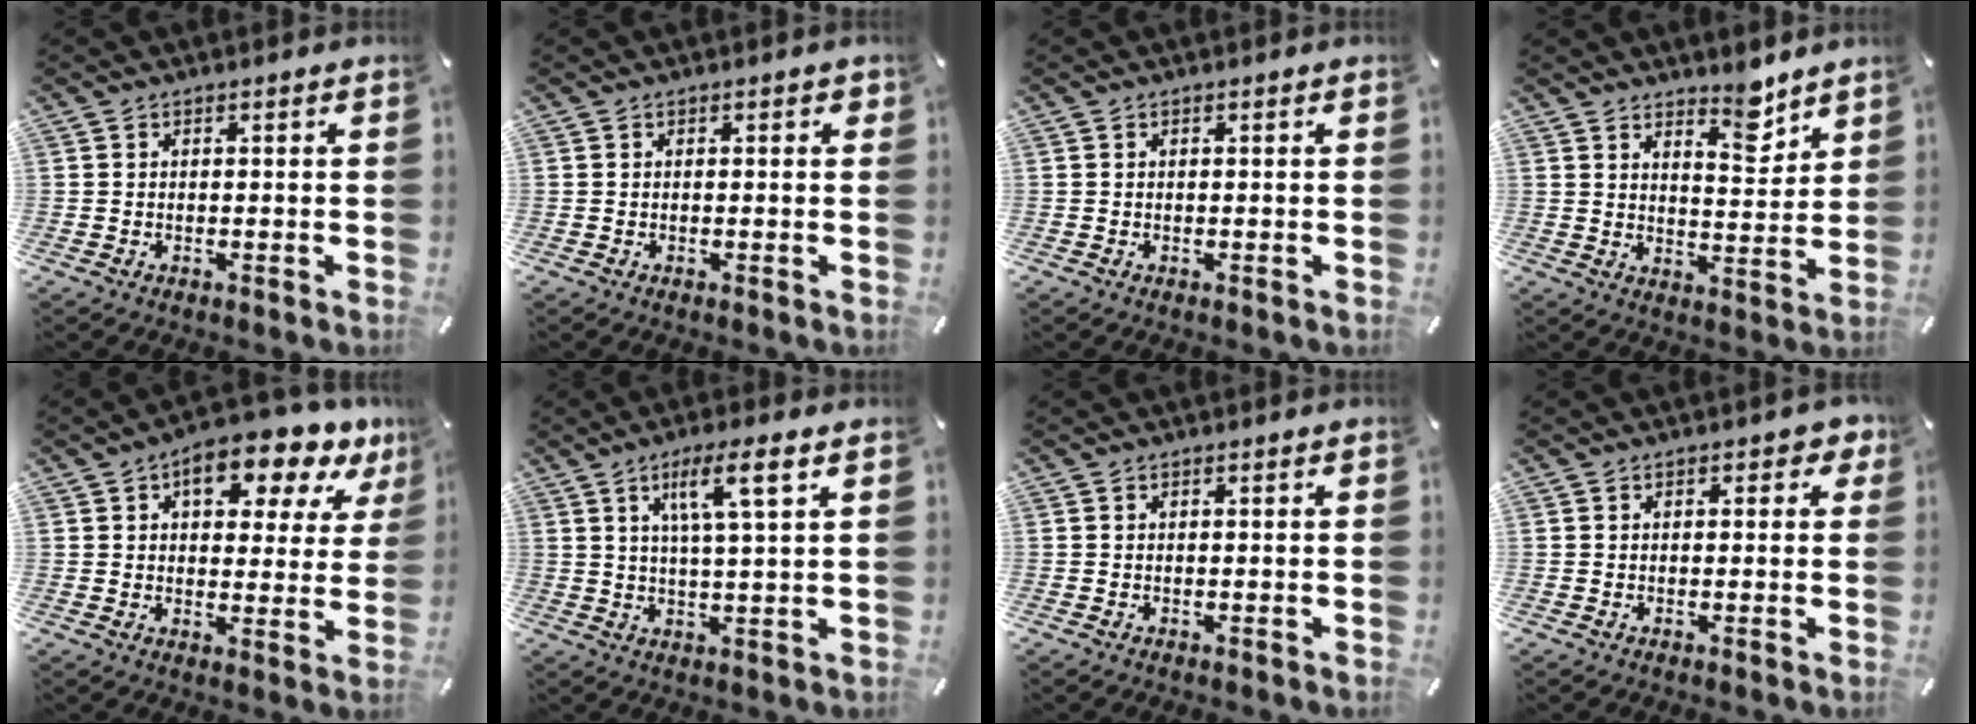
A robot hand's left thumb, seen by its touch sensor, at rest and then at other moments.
{"total": 0.6, "force": [0.1, 0.4, 0.4], "torque": [-0.008, 0.004, 0.001]}
{"total": 0.0}
{"total": 7.5, "force": [6.2, 2.9, 3.1], "torque": [-0.016, -0.056, 0.103]}
{"total": 12.3, "force": [7.2, 6.3, 7.7], "torque": [-0.090, -0.038, 0.117]}
{"total": 8.8, "force": [3.9, 0.9, 7.8], "torque": [-0.144, -0.004, 0.061]}
{"total": 0.0}
{"total": 2.6, "force": [0.6, 1.5, 2.0], "torque": [-0.024, 0.001, 0.006]}